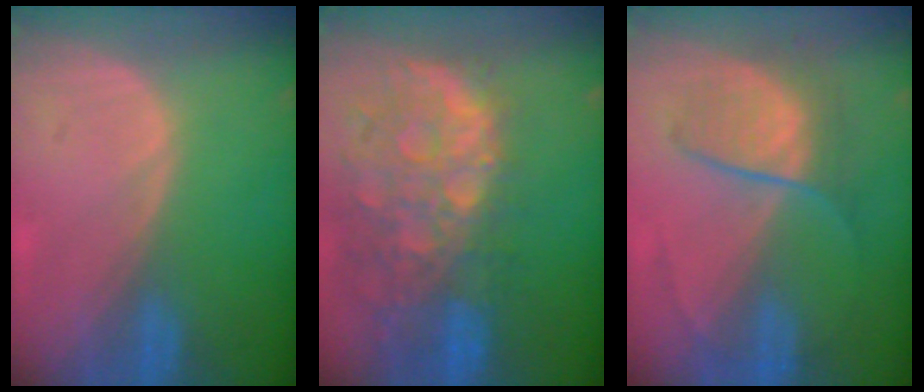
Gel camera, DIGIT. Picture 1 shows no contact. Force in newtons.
{"total": 13.3, "press": 10.9, "slide": 7.6}
{"total": 6.3, "press": 6.3, "slide": 0.6}